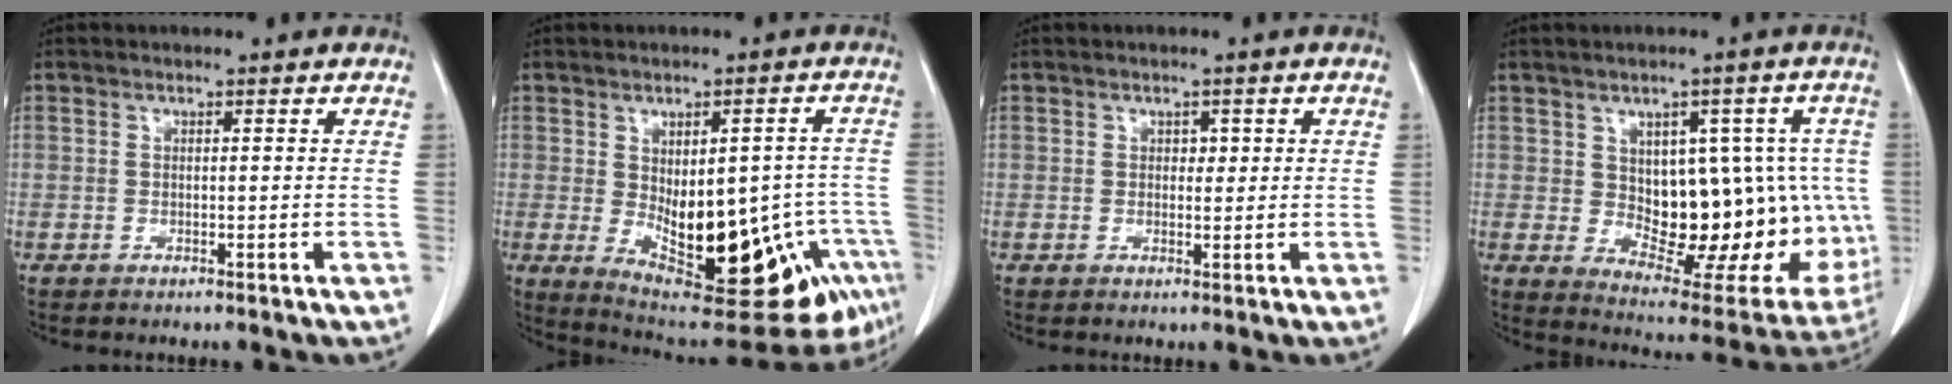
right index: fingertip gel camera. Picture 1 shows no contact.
{"total": 22.6, "force": [-7.6, 8.7, 19.4], "torque": [-0.224, 0.002, -0.079]}
{"total": 1.7, "force": [0.5, 1.0, 1.2], "torque": [-0.013, -0.001, 0.007]}
{"total": 18.4, "force": [0.0, 9.1, 15.9], "torque": [-0.182, 0.013, 0.029]}